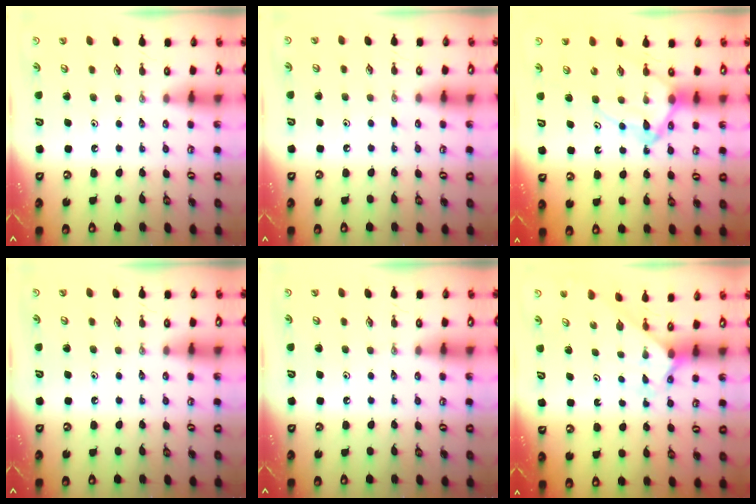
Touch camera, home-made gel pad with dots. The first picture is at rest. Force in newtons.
{"total": 4.3, "press": 4.2, "slide": 0.5}
{"total": 10.6, "press": 10.5, "slide": 1.2}
{"total": 0.0}
{"total": 0.0}
{"total": 2.1, "press": 2.1, "slide": 0.2}